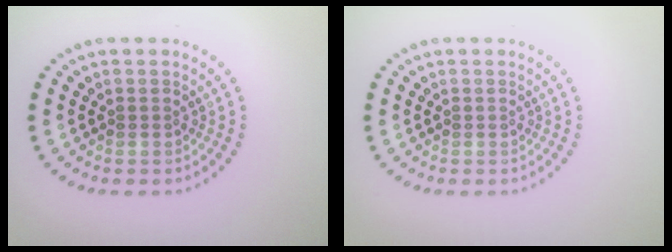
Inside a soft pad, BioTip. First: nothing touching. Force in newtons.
{"total": 0.0}